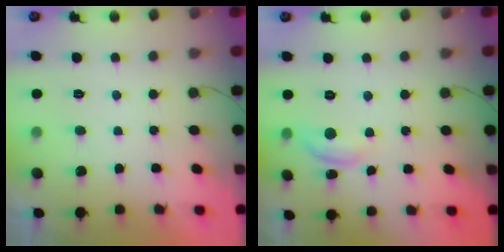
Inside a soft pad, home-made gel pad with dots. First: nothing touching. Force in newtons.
{"total": 8.4, "press": 8.4, "slide": 0.6}